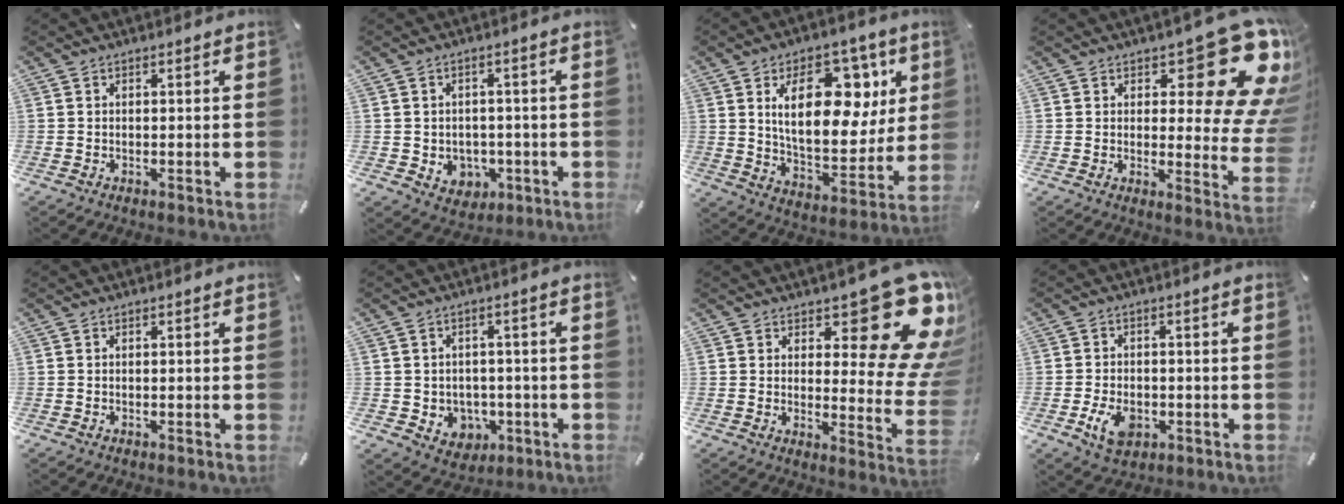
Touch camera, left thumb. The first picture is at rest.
{"total": 5.0, "force": [-0.3, 4.8, 1.4], "torque": [-0.016, 0.004, -0.004]}
{"total": 20.3, "force": [8.0, 11.9, 14.5], "torque": [-0.213, -0.028, 0.132]}
{"total": 19.1, "force": [10.0, 7.7, 14.3], "torque": [-0.160, -0.085, 0.160]}
{"total": 0.0}
{"total": 5.6, "force": [0.1, 5.4, 1.1], "torque": [-0.008, -0.004, 0.005]}
{"total": 21.1, "force": [10.6, 9.2, 15.7], "torque": [-0.173, -0.092, 0.176]}
{"total": 6.6, "force": [-2.1, 4.7, 4.1], "torque": [-0.084, 0.004, -0.039]}